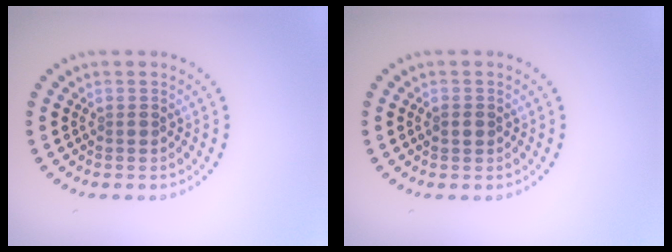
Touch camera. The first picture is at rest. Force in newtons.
{"total": 1.2, "press": 1.2, "slide": 0.1}